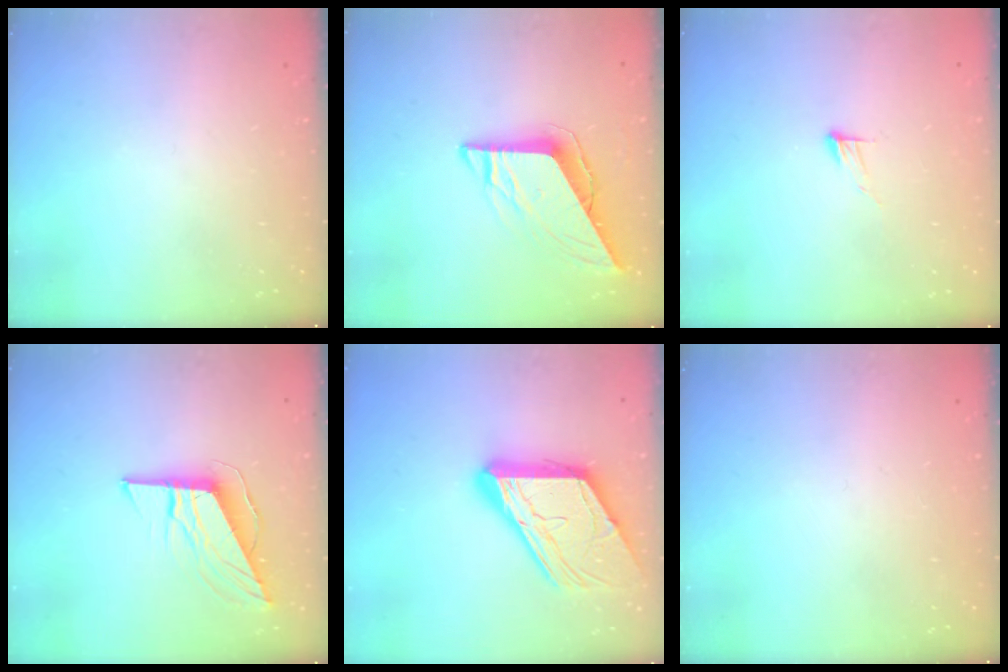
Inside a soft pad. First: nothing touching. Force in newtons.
{"total": 9.8, "press": 9.7, "slide": 1.1}
{"total": 5.2, "press": 5.1, "slide": 0.4}
{"total": 9.4, "press": 9.4, "slide": 0.6}
{"total": 18.5, "press": 18.4, "slide": 1.9}
{"total": 0.0}